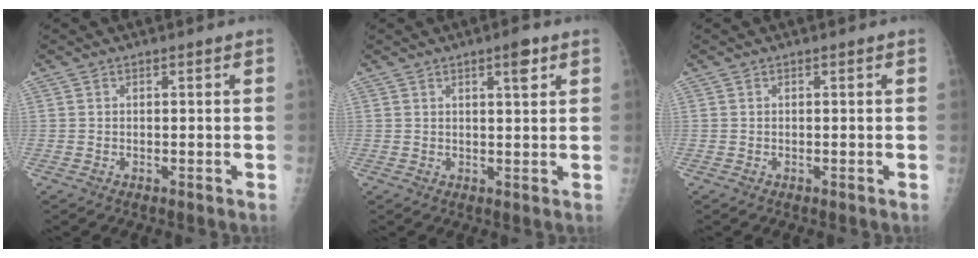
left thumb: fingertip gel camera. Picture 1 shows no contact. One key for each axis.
{"total": 3.7, "fx": 2.1, "fy": 0.9, "fz": 2.9, "tx": -0.037, "ty": -0.010, "tz": 0.030}
{"total": 0.0}